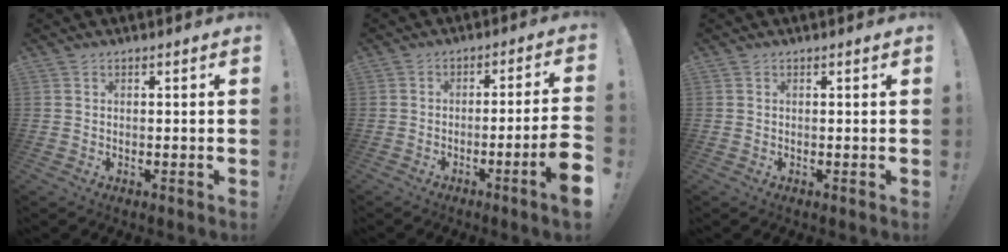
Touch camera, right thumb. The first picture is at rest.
{"total": 8.0, "force": [-3.6, -0.6, 7.1], "torque": [-0.118, 0.009, -0.061]}
{"total": 0.6, "force": [0.1, -0.2, 0.6], "torque": [-0.010, -0.001, 0.001]}